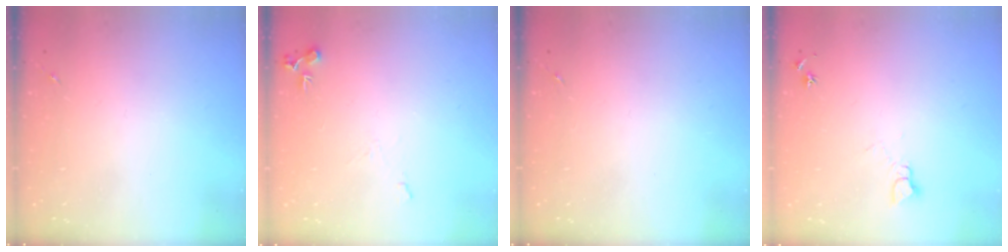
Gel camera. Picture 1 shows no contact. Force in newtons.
{"total": 6.8, "press": 6.8, "slide": 0.9}
{"total": 0.0}
{"total": 4.9, "press": 4.9, "slide": 0.5}